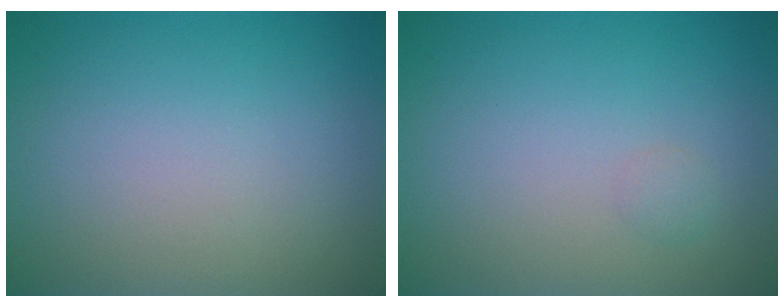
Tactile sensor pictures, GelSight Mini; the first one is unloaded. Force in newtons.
{"total": 0.6, "press": 0.6, "slide": 0.0}